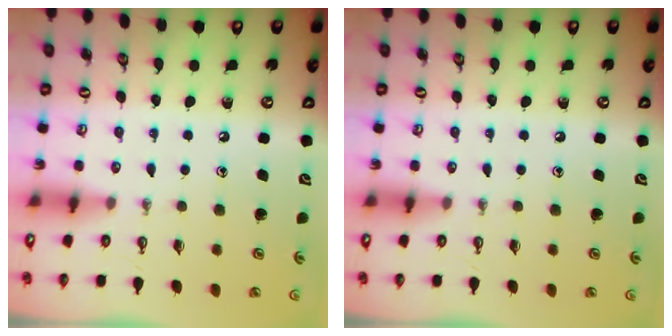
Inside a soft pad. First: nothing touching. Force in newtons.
{"total": 0.0}